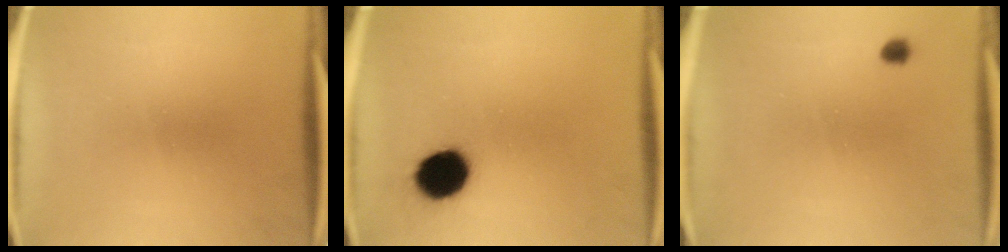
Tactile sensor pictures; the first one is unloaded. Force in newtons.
{"total": 10.5}
{"total": 1.3}